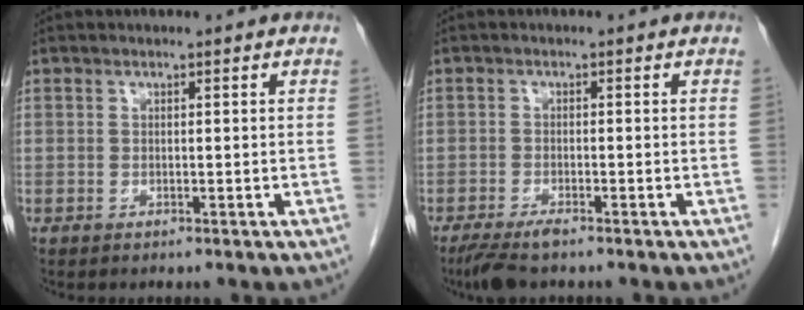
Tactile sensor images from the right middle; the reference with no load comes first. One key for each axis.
{"total": 3.9, "fx": -3.0, "fy": 0.6, "fz": 2.4, "tx": -0.048, "ty": -0.009, "tz": -0.055}